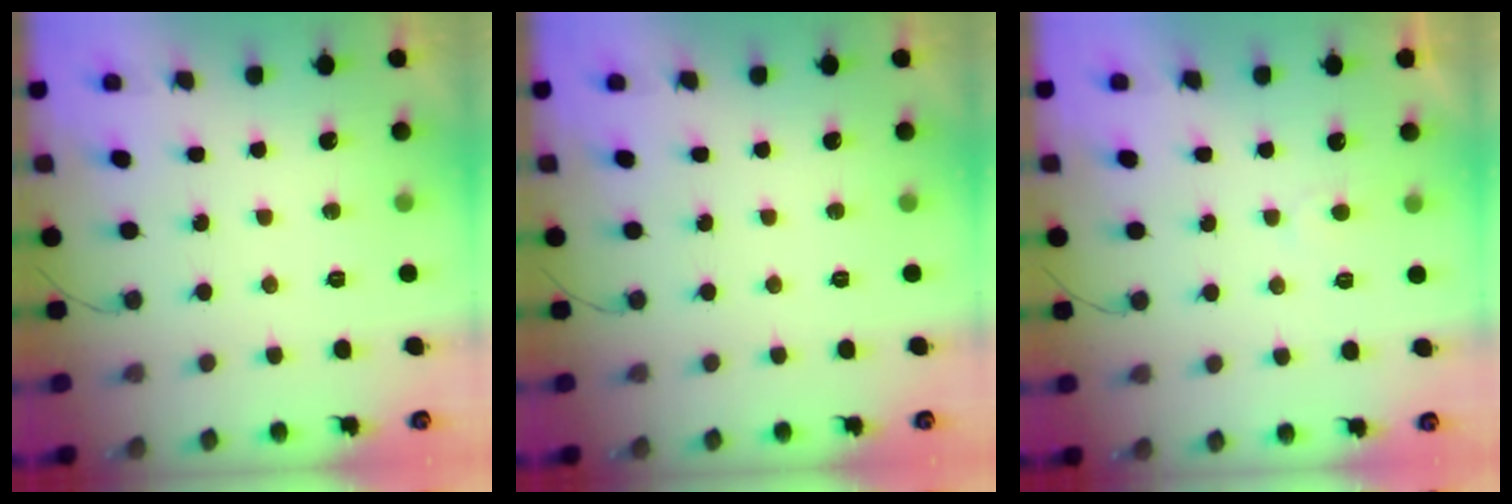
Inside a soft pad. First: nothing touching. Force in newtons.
{"total": 0.0}
{"total": 3.4, "press": 3.3, "slide": 0.4}